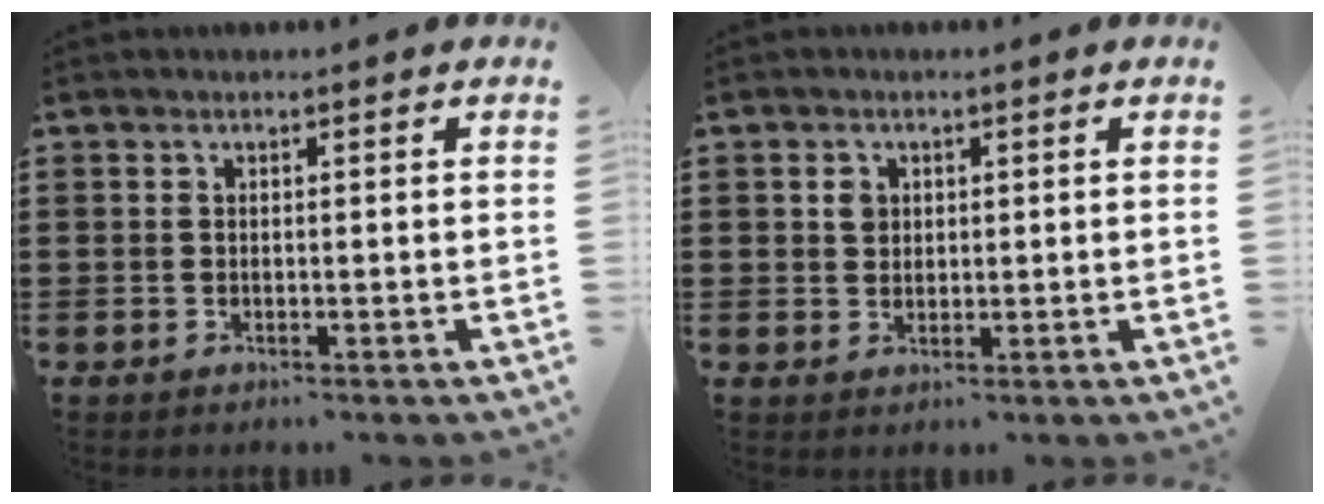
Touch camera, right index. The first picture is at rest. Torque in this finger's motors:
{"motor_torque": [0.06, 0.06, 0.07, 0.01]}